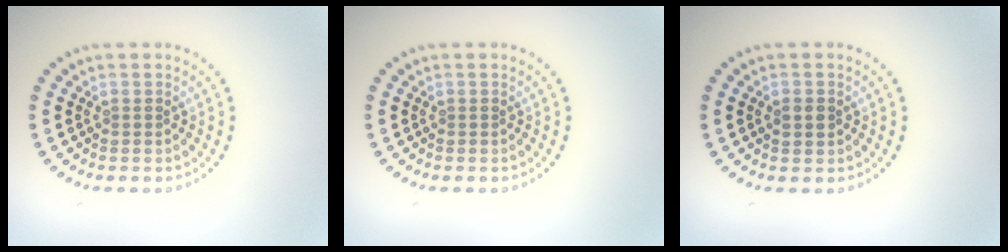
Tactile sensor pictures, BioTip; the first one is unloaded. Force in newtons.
{"total": 0.0}
{"total": 1.4, "press": 1.4, "slide": 0.2}